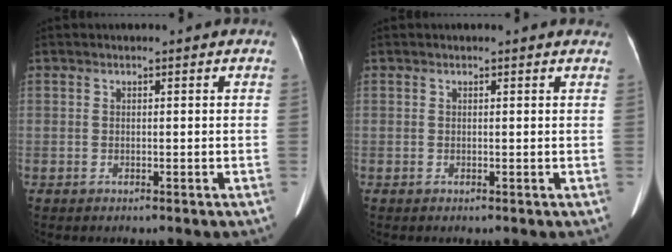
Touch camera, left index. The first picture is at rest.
{"total": 1.4, "force": [1.3, 0.2, 0.3], "torque": [-0.012, -0.002, 0.001]}